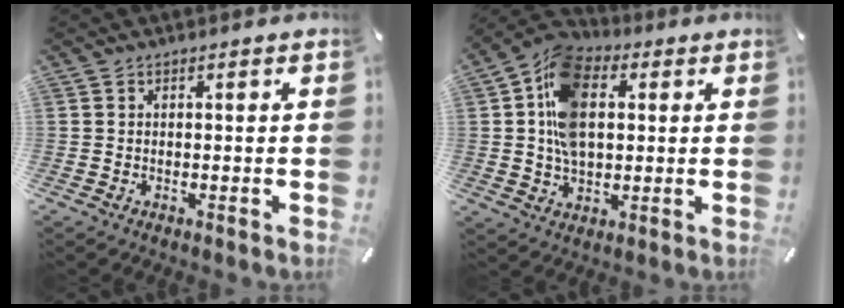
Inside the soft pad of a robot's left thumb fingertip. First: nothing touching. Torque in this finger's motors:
{"motor_torque": [0.69, 0.53, 0.87, 0.51, 0.18]}